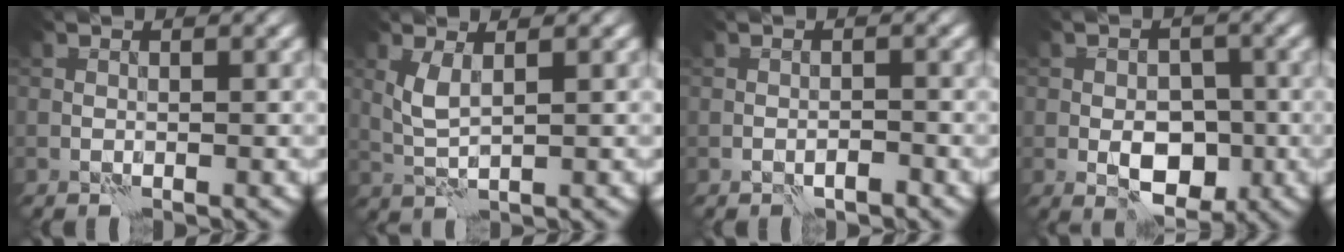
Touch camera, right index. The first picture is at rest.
{"total": 2.1, "force": [0.8, 0.5, 1.9], "torque": [-0.051, 0.003, 0.019]}
{"total": 1.3, "force": [-1.0, 0.4, 0.6], "torque": [-0.008, 0.006, -0.017]}
{"total": 5.2, "force": [-1.7, 3.2, 3.7], "torque": [-0.047, -0.002, -0.030]}